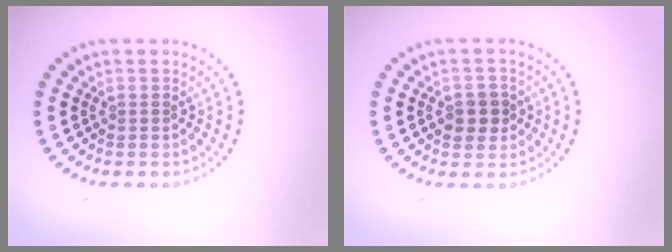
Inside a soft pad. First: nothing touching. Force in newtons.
{"total": 2.4, "press": 2.4, "slide": 0.4}